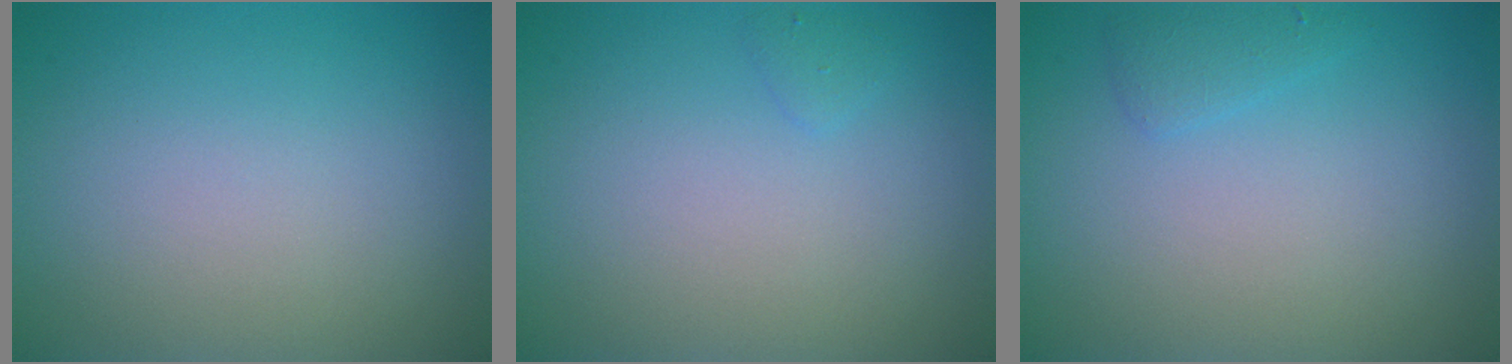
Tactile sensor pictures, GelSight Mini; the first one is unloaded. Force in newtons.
{"total": 0.6, "press": 0.6, "slide": 0.1}
{"total": 1.2, "press": 1.2, "slide": 0.1}